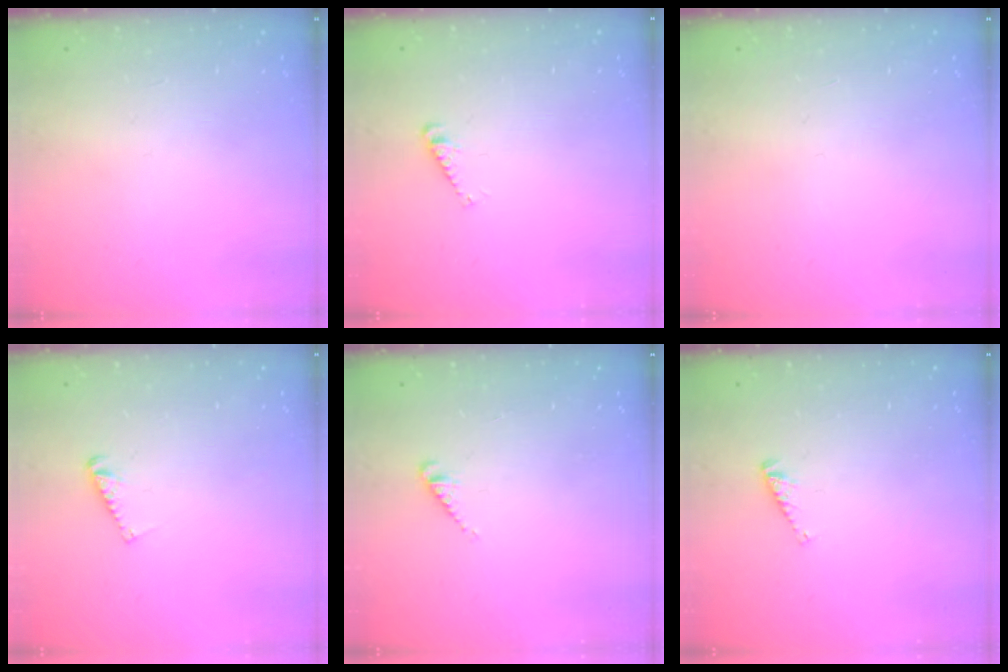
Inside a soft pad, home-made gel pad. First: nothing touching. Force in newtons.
{"total": 3.1, "press": 3.1, "slide": 0.4}
{"total": 0.0}
{"total": 3.5, "press": 3.5, "slide": 0.3}
{"total": 2.3, "press": 2.3, "slide": 0.2}
{"total": 3.2, "press": 3.2, "slide": 0.4}